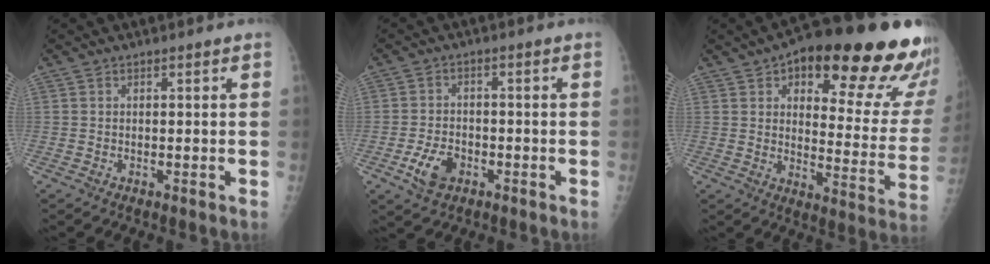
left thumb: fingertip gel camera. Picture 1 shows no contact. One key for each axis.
{"total": 5.9, "fx": -2.7, "fy": 3.7, "fz": 3.6, "tx": -0.066, "ty": 0.013, "tz": -0.046}
{"total": 27.2, "fx": 16.5, "fy": 9.3, "fz": 19.5, "tx": -0.210, "ty": -0.052, "tz": 0.212}